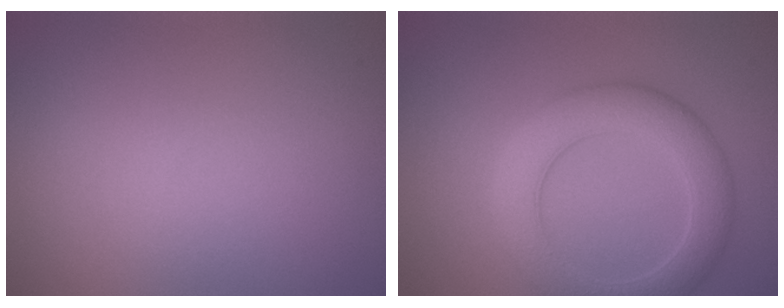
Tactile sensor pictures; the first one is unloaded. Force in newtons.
{"total": 5.4, "press": 5.4, "slide": 0.3}